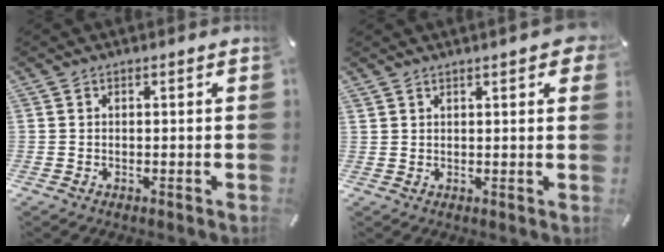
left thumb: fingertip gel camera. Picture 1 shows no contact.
{"total": 2.7, "force": [1.8, 0.8, 1.8], "torque": [-0.023, -0.003, 0.030]}